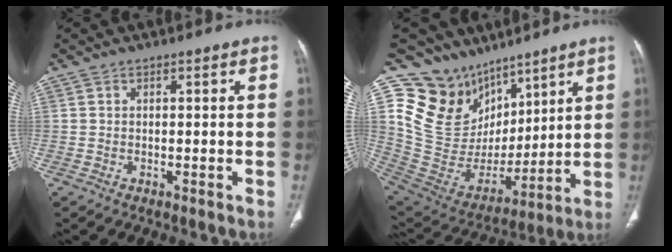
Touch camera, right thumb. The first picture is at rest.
{"total": 18.9, "force": [12.2, 13.2, 5.6], "torque": [-0.058, -0.052, 0.249]}